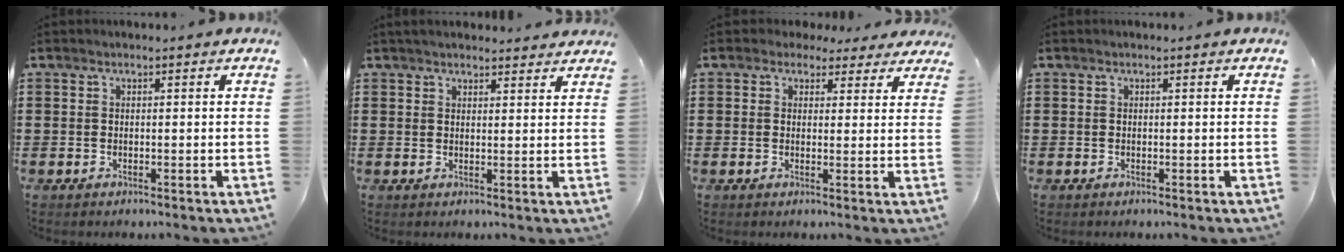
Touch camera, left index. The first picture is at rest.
{"total": 2.2, "force": [2.2, 0.2, 0.4], "torque": [-0.012, 0.000, 0.042]}
{"total": 2.5, "force": [1.8, 1.5, 0.7], "torque": [-0.015, 0.001, 0.031]}
{"total": 0.0}